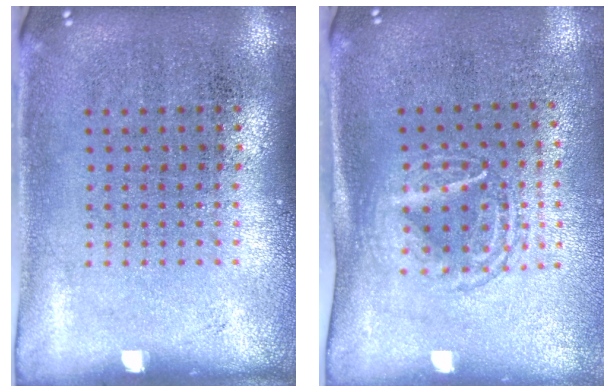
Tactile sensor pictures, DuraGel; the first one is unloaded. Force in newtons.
{"total": 1.6, "press": 1.3, "slide": 0.9}